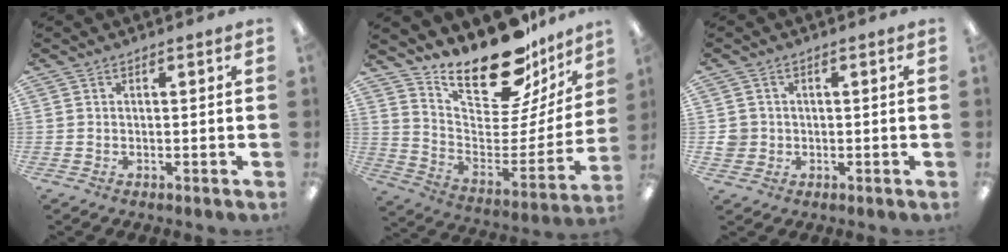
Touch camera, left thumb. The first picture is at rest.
{"total": 21.2, "force": [17.8, 6.8, 9.3], "torque": [-0.137, -0.144, 0.304]}
{"total": 3.3, "force": [-0.1, 3.3, 0.5], "torque": [-0.014, 0.008, -0.002]}